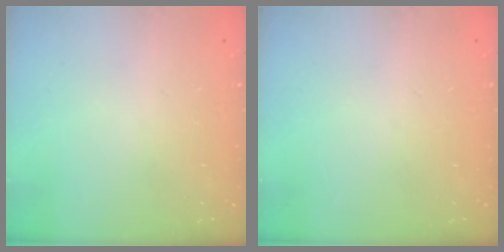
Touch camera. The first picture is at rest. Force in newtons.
{"total": 0.0}